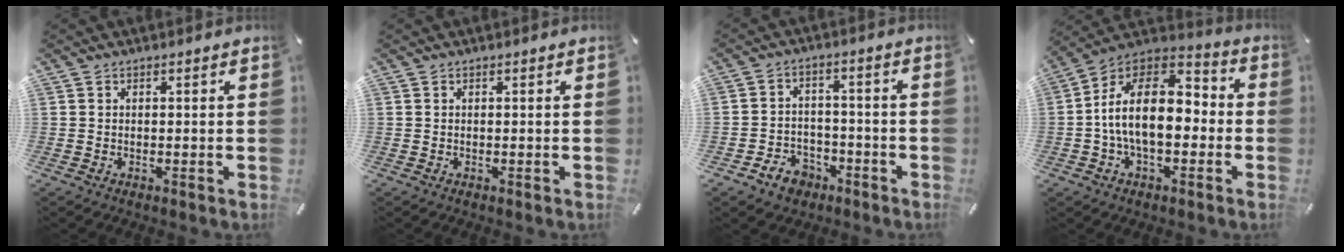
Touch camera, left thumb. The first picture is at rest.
{"total": 0.0}
{"total": 7.2, "force": [-4.2, 5.3, 2.5], "torque": [-0.046, 0.032, -0.075]}
{"total": 17.4, "force": [-1.9, 10.8, 13.5], "torque": [-0.245, 0.012, -0.034]}